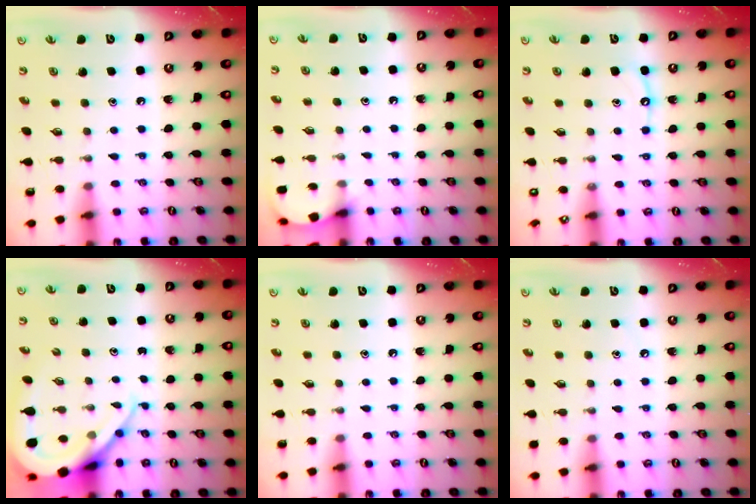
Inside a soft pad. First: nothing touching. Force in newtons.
{"total": 3.9, "press": 3.8, "slide": 0.5}
{"total": 5.1, "press": 5.1, "slide": 0.6}
{"total": 10.8, "press": 10.7, "slide": 1.2}
{"total": 0.0}
{"total": 1.5, "press": 1.5, "slide": 0.2}